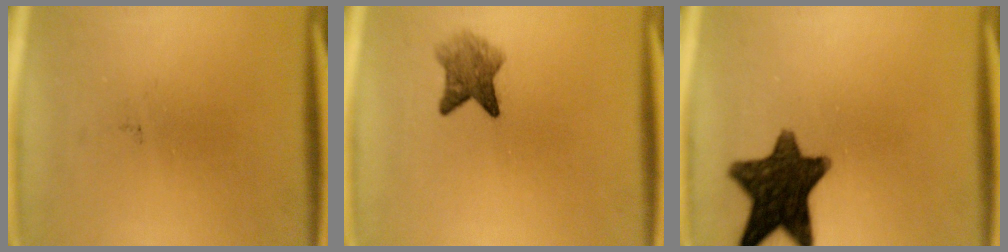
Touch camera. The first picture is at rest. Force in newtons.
{"total": 4.2}
{"total": 13.3}